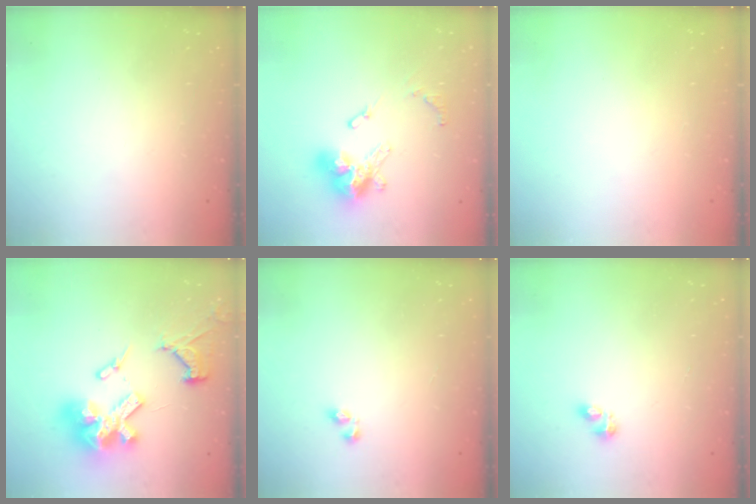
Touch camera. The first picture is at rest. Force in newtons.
{"total": 15.2, "press": 15.2, "slide": 0.7}
{"total": 0.0}
{"total": 22.4, "press": 21.9, "slide": 4.9}
{"total": 2.4, "press": 2.1, "slide": 1.2}
{"total": 2.9, "press": 2.9, "slide": 0.3}